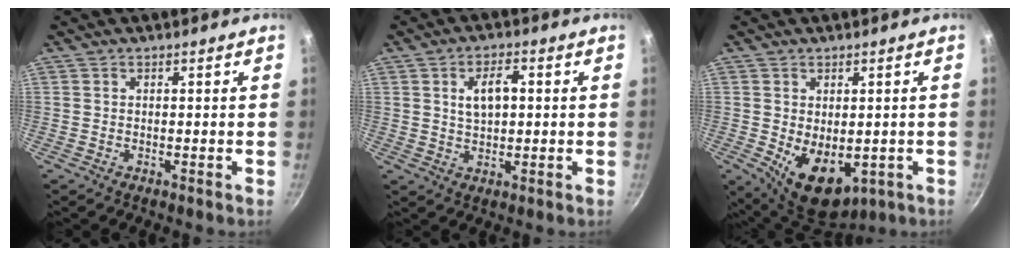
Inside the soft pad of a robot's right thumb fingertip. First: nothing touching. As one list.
[{"total": 6.1, "force": [1.1, 3.4, 5.0], "torque": [-0.072, 0.009, 0.021]}, {"total": 11.0, "force": [-1.9, 7.1, 8.1], "torque": [-0.104, -0.018, -0.005]}]